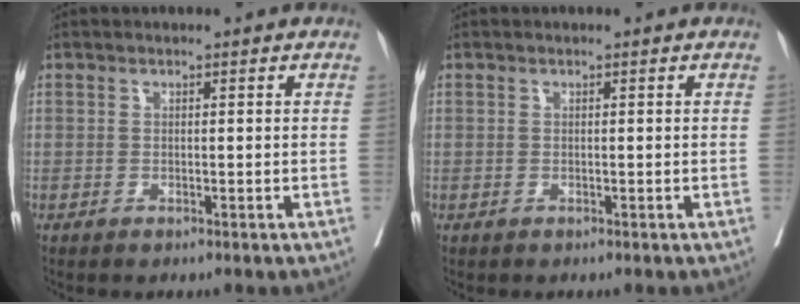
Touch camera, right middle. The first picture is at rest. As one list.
[{"total": 0.0}]